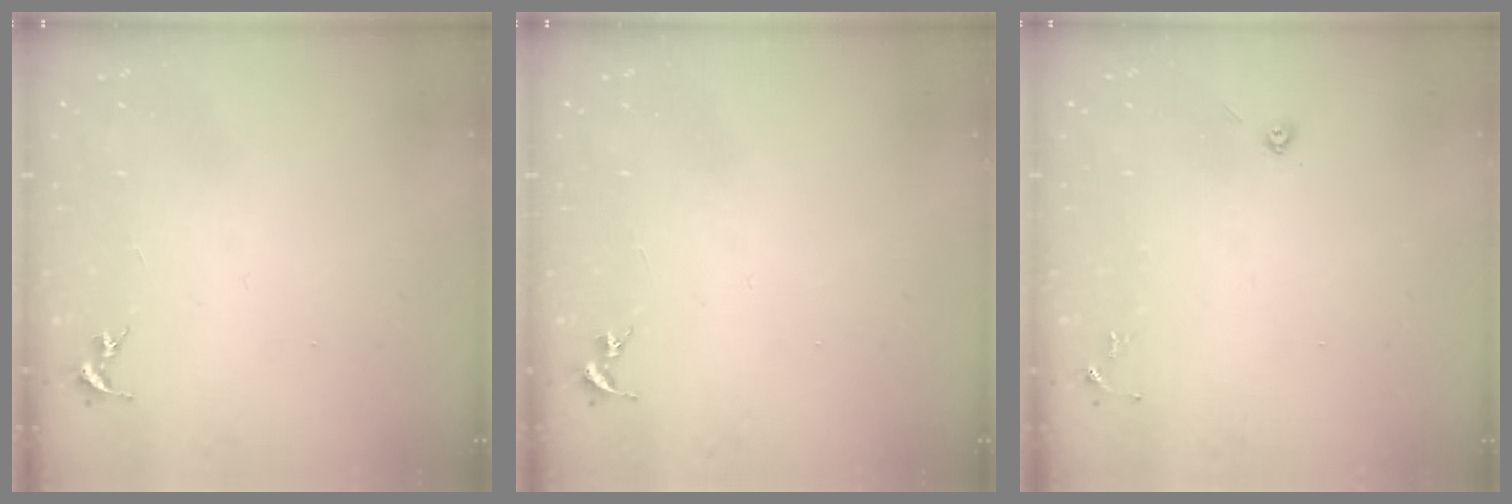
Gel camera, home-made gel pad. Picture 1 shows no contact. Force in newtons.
{"total": 0.0}
{"total": 3.4, "press": 3.3, "slide": 0.9}